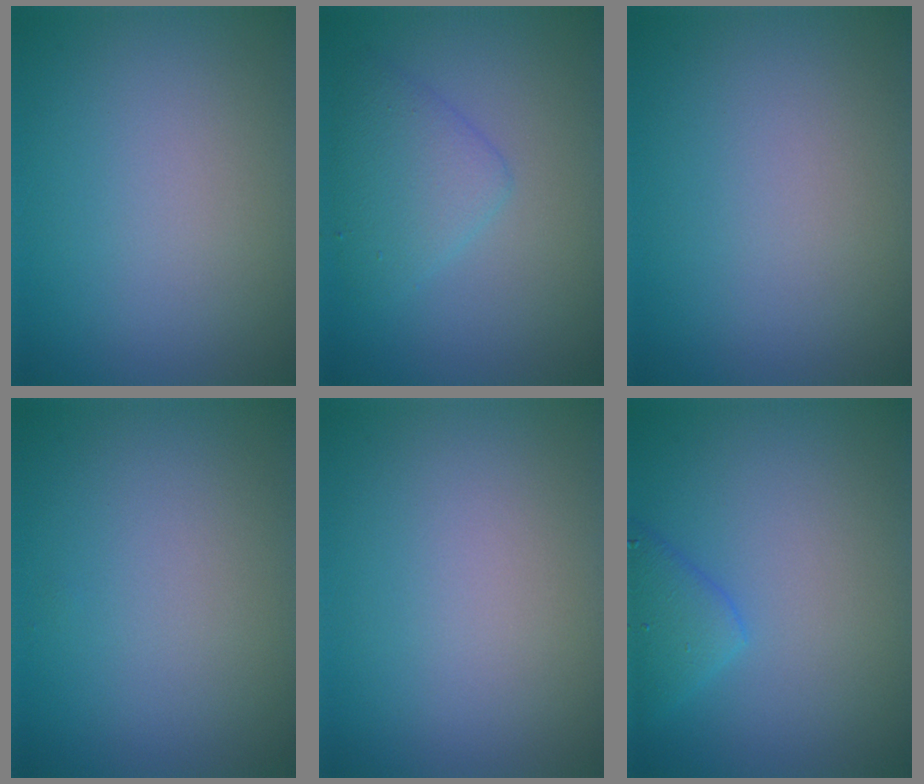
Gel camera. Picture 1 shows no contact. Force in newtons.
{"total": 3.1, "press": 3.1, "slide": 0.0}
{"total": 0.0}
{"total": 0.0}
{"total": 0.0}
{"total": 2.5, "press": 2.5, "slide": 0.2}